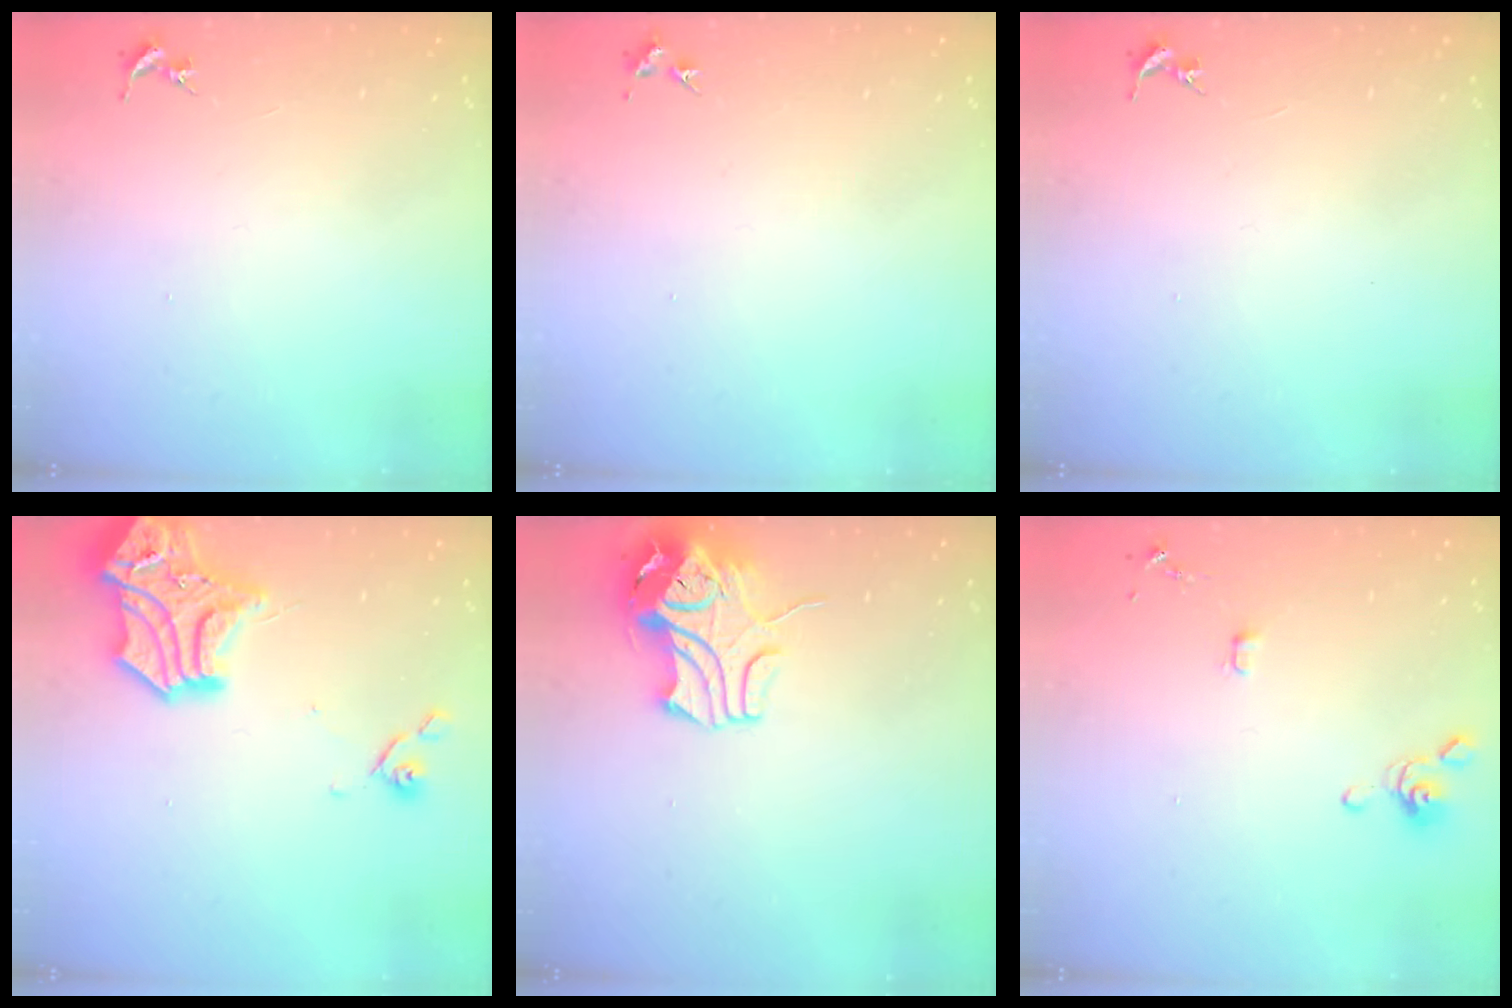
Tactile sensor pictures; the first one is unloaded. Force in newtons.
{"total": 4.3, "press": 4.3, "slide": 0.6}
{"total": 0.0}
{"total": 17.6, "press": 17.4, "slide": 2.2}
{"total": 10.8, "press": 10.6, "slide": 1.6}
{"total": 4.0, "press": 3.9, "slide": 0.9}